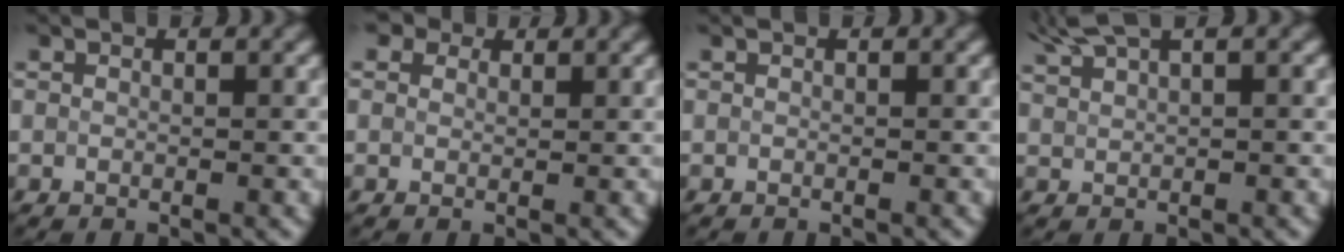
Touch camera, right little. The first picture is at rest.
{"total": 3.0, "force": [1.9, 1.9, 1.3], "torque": [-0.025, 0.019, 0.000]}
{"total": 0.0}
{"total": 3.3, "force": [2.9, 0.2, 1.6], "torque": [-0.044, 0.023, 0.063]}